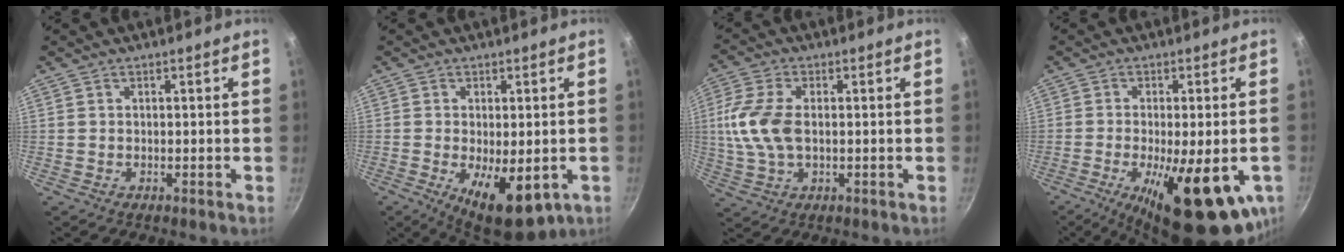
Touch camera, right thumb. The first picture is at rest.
{"total": 11.3, "force": [-3.2, 5.0, 9.6], "torque": [-0.127, -0.012, -0.032]}
{"total": 10.0, "force": [0.3, 5.7, 8.3], "torque": [-0.175, 0.006, 0.000]}
{"total": 20.4, "force": [-6.8, 6.5, 18.0], "torque": [-0.244, -0.014, -0.090]}